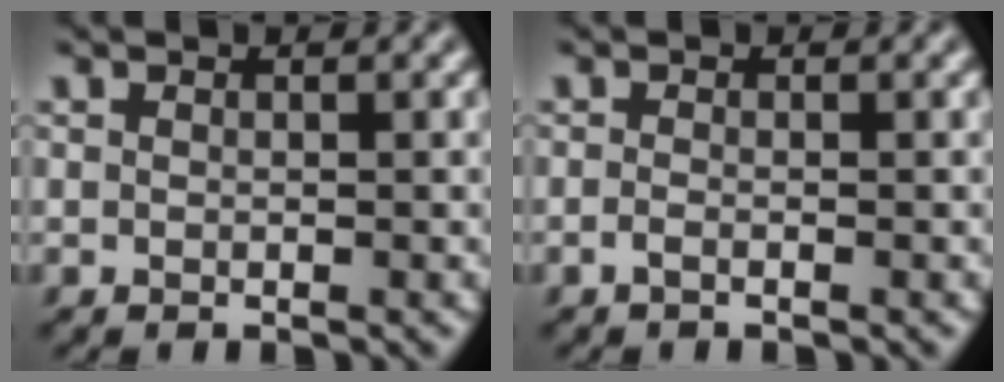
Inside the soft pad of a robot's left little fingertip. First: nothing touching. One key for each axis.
{"total": 0.8, "fx": -0.5, "fy": 0.1, "fz": 0.6, "tx": -0.014, "ty": -0.001, "tz": -0.011}